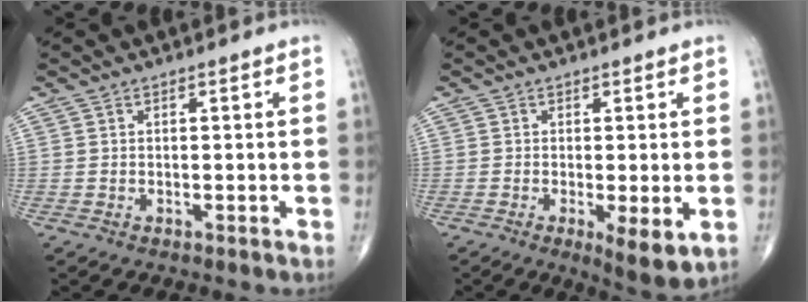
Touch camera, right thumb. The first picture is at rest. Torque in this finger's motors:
{"motor_torque": [0.15, 0.74, -0.01, -0.12, 0.04]}